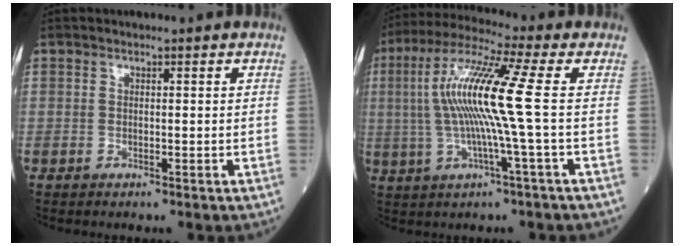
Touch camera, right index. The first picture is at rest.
{"total": 12.9, "force": [0.9, -0.8, 12.8], "torque": [-0.263, 0.012, 0.012]}